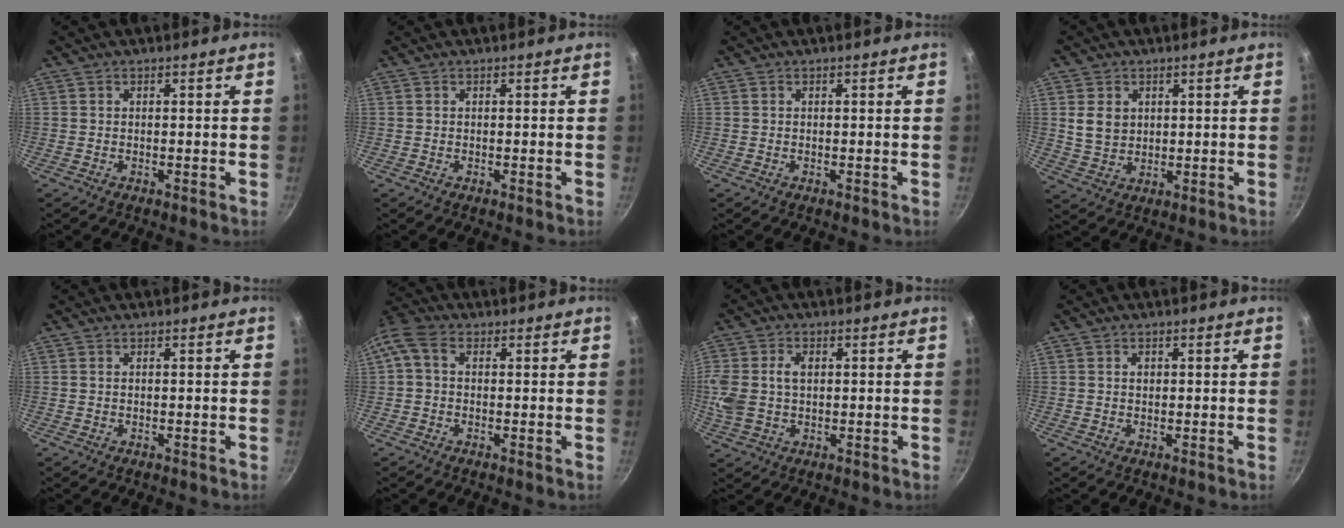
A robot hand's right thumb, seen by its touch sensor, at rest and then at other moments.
{"total": 0.0}
{"total": 0.0}
{"total": 5.8, "force": [1.4, 4.7, 3.1], "torque": [-0.042, -0.008, 0.031]}
{"total": 0.0}
{"total": 6.6, "force": [1.1, 4.8, 4.4], "torque": [-0.102, 0.025, 0.008]}
{"total": 10.5, "force": [1.3, 7.6, 7.2], "torque": [-0.156, 0.011, 0.025]}
{"total": 1.0, "force": [0.3, 0.8, 0.6], "torque": [-0.007, 0.002, 0.004]}